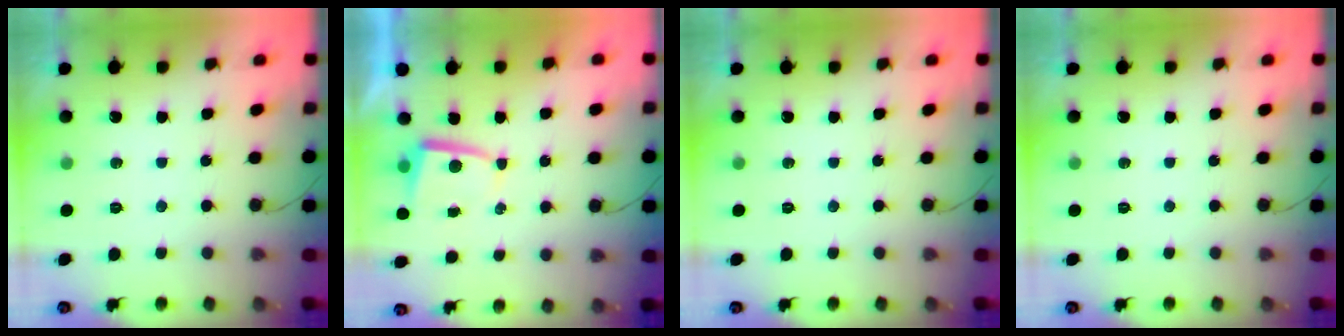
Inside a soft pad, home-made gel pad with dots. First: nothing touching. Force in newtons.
{"total": 2.8, "press": 2.7, "slide": 0.5}
{"total": 0.0}
{"total": 0.0}